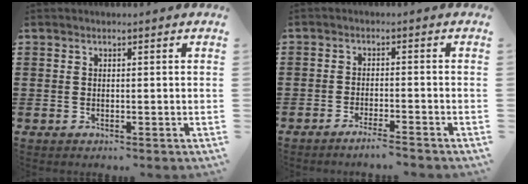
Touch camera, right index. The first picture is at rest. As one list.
[{"total": 2.5, "force": [-2.3, -0.3, 0.9], "torque": [-0.015, 0.000, -0.045]}]